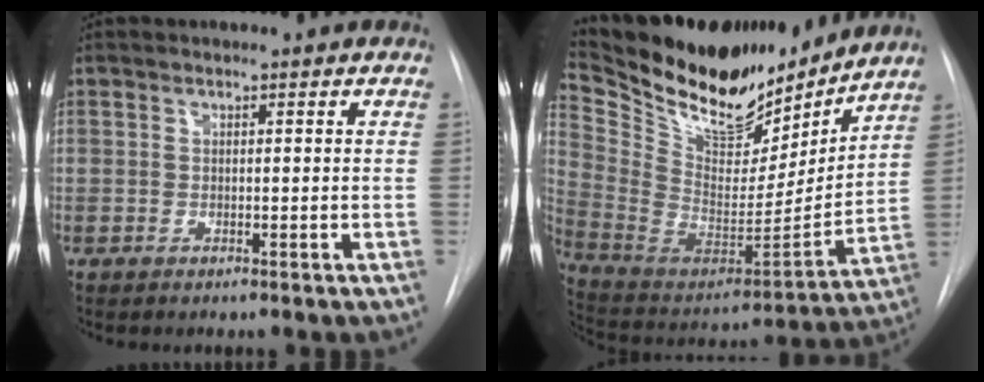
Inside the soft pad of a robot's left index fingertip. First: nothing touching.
{"total": 23.4, "force": [20.4, 6.9, 9.2], "torque": [-0.185, -0.033, 0.335]}